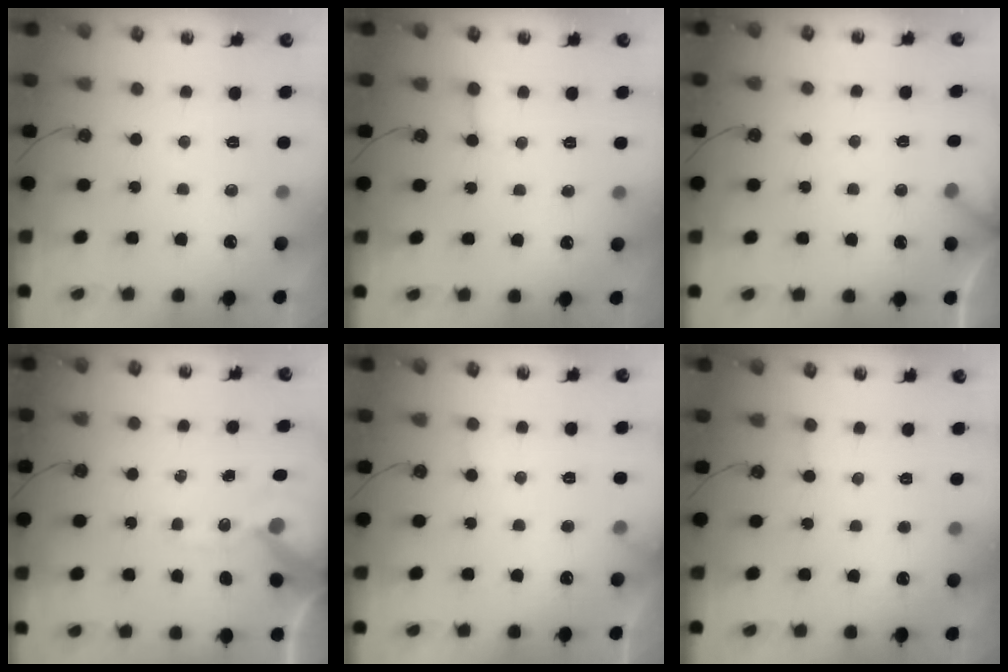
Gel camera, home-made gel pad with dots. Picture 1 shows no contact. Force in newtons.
{"total": 2.0, "press": 2.0, "slide": 0.1}
{"total": 2.9, "press": 2.9, "slide": 0.2}
{"total": 11.1, "press": 10.9, "slide": 1.7}
{"total": 8.1, "press": 8.0, "slide": 0.5}
{"total": 1.4, "press": 1.4, "slide": 0.1}